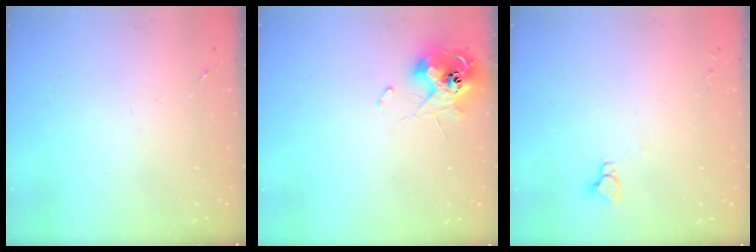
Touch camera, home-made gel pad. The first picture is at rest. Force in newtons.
{"total": 11.2, "press": 11.2, "slide": 0.8}
{"total": 3.3, "press": 3.3, "slide": 0.2}